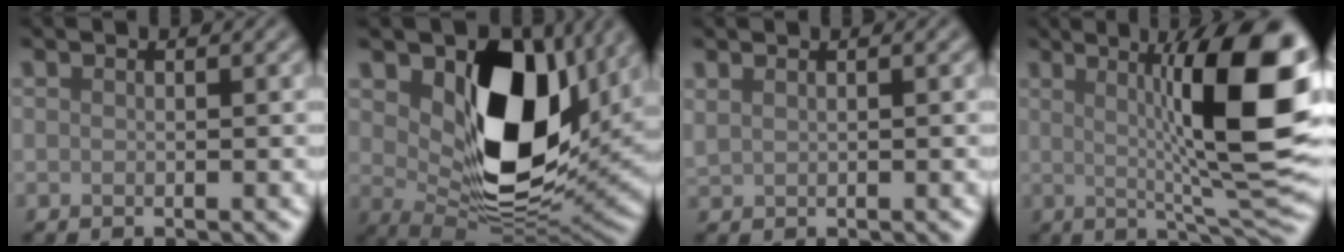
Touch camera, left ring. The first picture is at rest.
{"total": 12.6, "force": [3.8, 7.2, 9.7], "torque": [-0.149, -0.013, 0.078]}
{"total": 0.9, "force": [0.5, 0.7, 0.4], "torque": [-0.012, 0.005, 0.014]}
{"total": 12.5, "force": [2.2, 2.1, 12.2], "torque": [-0.161, 0.007, 0.042]}